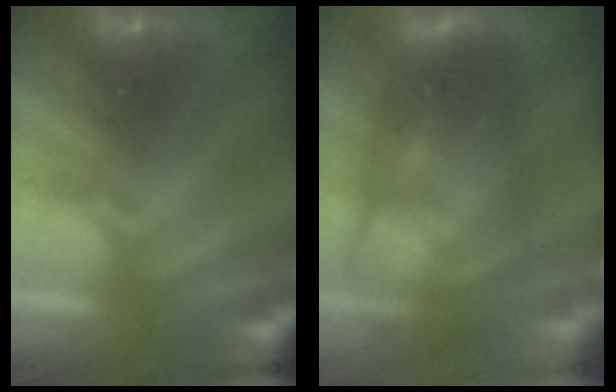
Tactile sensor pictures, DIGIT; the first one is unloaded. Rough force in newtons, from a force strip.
{"total": 7.0}